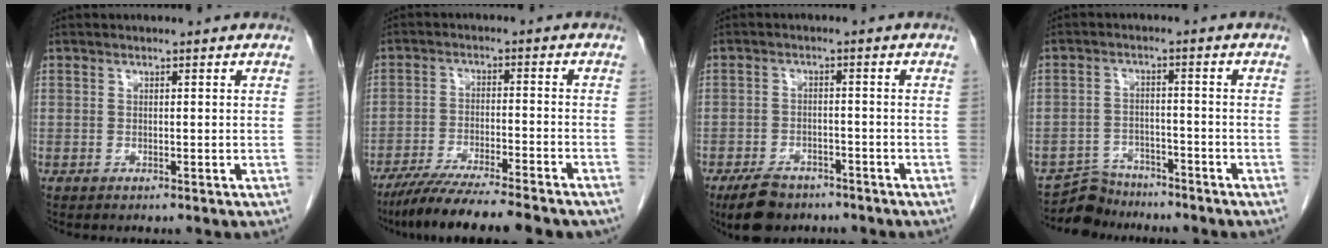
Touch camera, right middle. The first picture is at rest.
{"total": 14.5, "force": [-12.3, 0.8, 7.6], "torque": [-0.114, -0.031, -0.189]}
{"total": 6.7, "force": [-5.2, 3.1, 2.8], "torque": [-0.057, -0.005, -0.087]}
{"total": 5.4, "force": [-5.0, 1.9, -0.9], "torque": [0.017, 0.005, -0.089]}